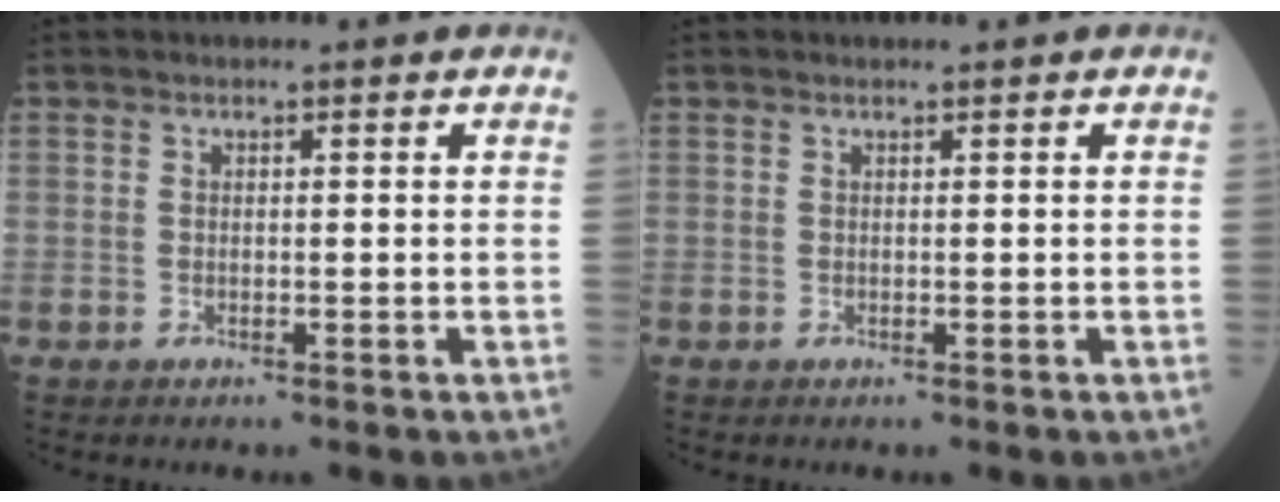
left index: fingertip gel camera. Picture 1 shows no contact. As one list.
[{"total": 0.6, "force": [0.6, 0.0, 0.2], "torque": [-0.004, 0.006, 0.011]}]